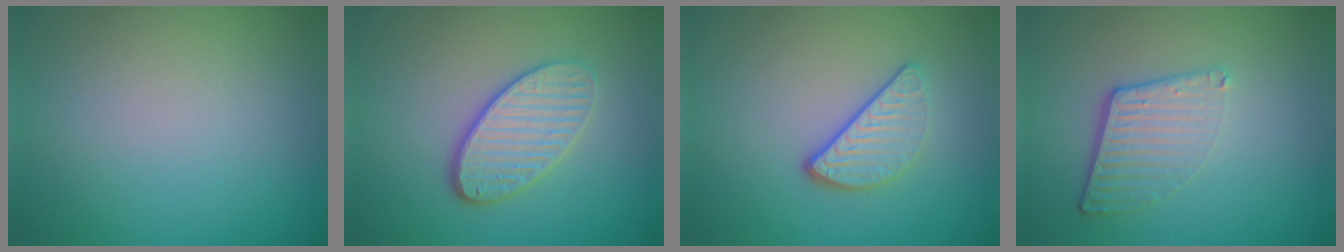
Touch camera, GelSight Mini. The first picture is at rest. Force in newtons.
{"total": 4.1, "press": 3.4, "slide": 2.4}
{"total": 3.2, "press": 2.6, "slide": 2.0}
{"total": 4.2, "press": 2.7, "slide": 3.2}